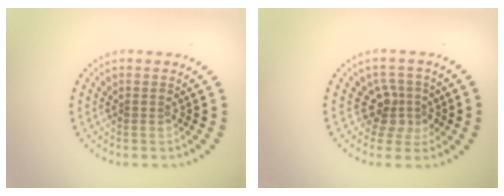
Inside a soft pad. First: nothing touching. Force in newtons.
{"total": 2.8, "press": 2.1, "slide": 1.9}